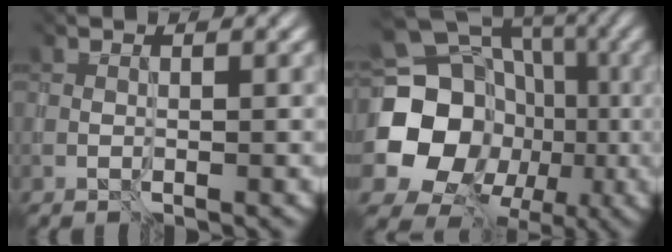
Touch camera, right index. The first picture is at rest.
{"total": 17.6, "force": [-0.3, 16.3, 6.7], "torque": [-0.141, 0.006, -0.027]}